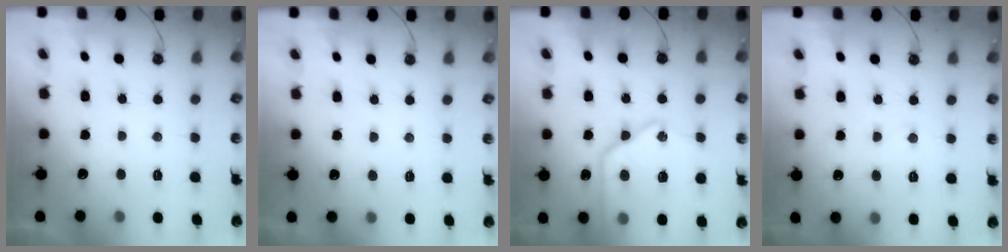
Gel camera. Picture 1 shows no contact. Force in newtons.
{"total": 2.0, "press": 2.0, "slide": 0.3}
{"total": 20.8, "press": 20.7, "slide": 1.9}
{"total": 5.2, "press": 5.2, "slide": 0.3}